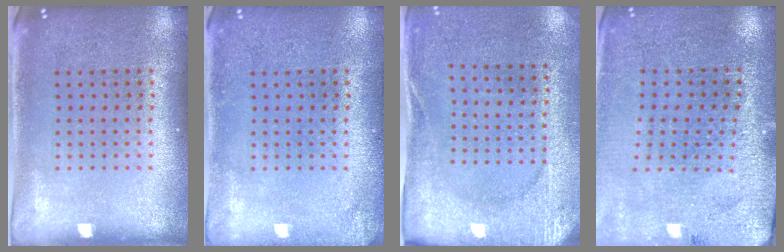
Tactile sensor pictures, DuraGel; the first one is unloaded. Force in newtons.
{"total": 1.3, "press": 1.3, "slide": 0.1}
{"total": 2.6, "press": 2.4, "slide": 1.0}
{"total": 2.8, "press": 2.8, "slide": 0.1}